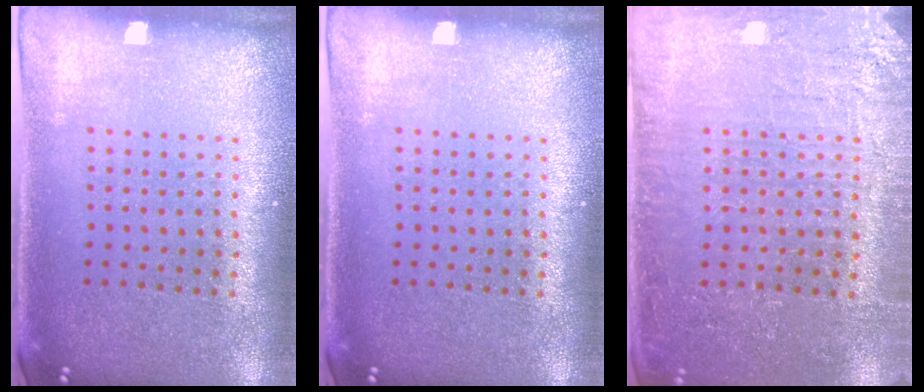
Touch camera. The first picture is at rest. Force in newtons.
{"total": 0.0}
{"total": 3.5, "press": 3.4, "slide": 0.8}